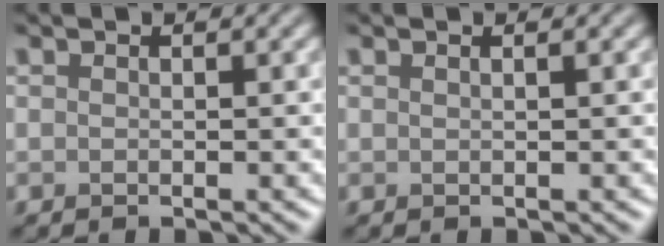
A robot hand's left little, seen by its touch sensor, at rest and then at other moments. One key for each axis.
{"total": 0.7, "fx": 0.4, "fy": 0.2, "fz": 0.5, "tx": -0.005, "ty": 0.001, "tz": 0.001}